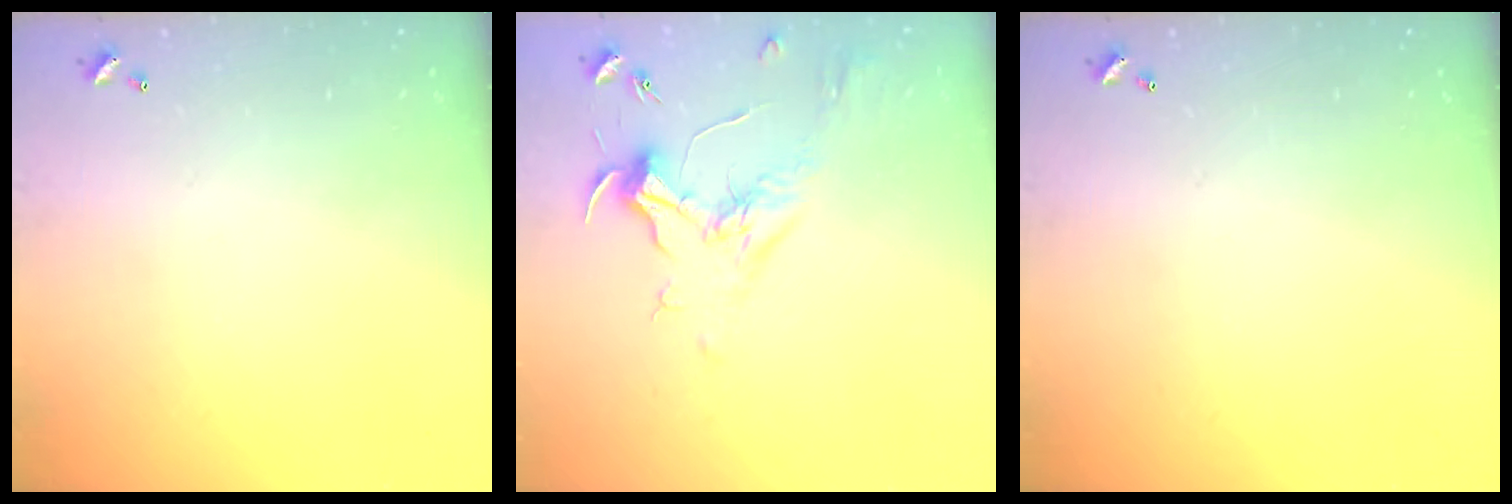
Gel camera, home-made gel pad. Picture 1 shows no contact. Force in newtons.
{"total": 1.9, "press": 1.7, "slide": 0.7}
{"total": 0.0}